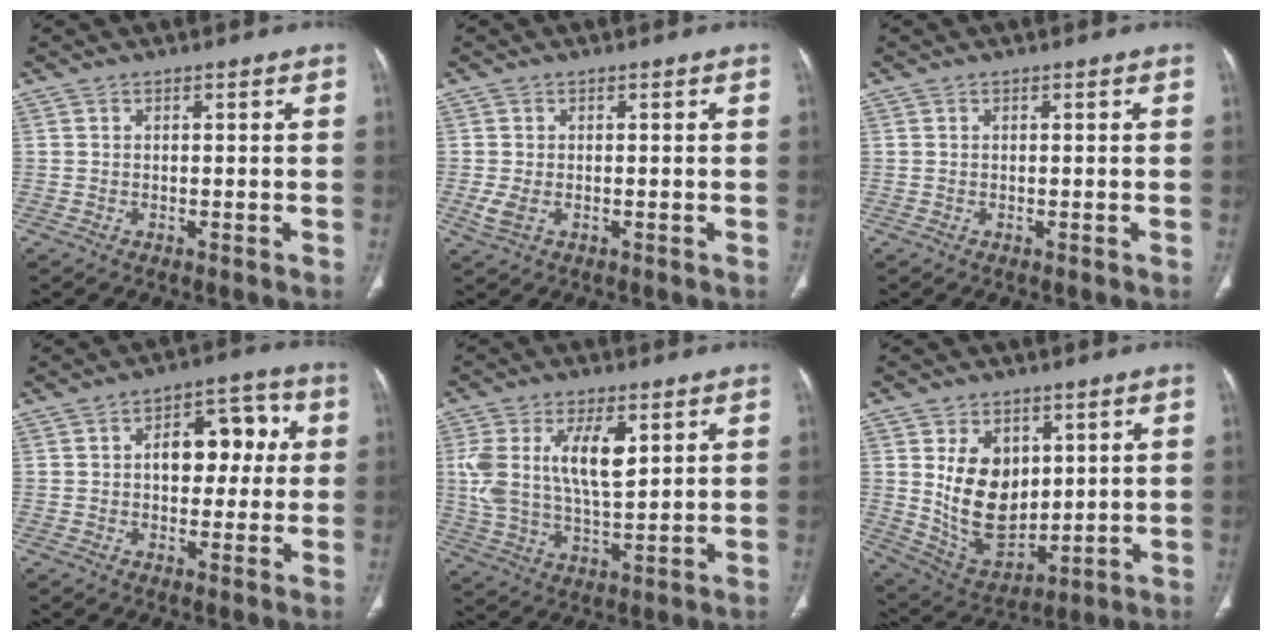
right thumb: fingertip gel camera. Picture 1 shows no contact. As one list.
[{"total": 2.3, "force": [-0.5, 1.3, 1.8], "torque": [-0.048, -0.004, -0.009]}, {"total": 0.0}, {"total": 10.6, "force": [1.3, 6.7, 8.1], "torque": [-0.073, 0.028, 0.015]}, {"total": 13.1, "force": [4.0, 6.1, 10.8], "torque": [-0.208, -0.012, 0.081]}, {"total": 14.4, "force": [2.9, 9.9, 10.0], "torque": [-0.122, -0.026, 0.078]}]